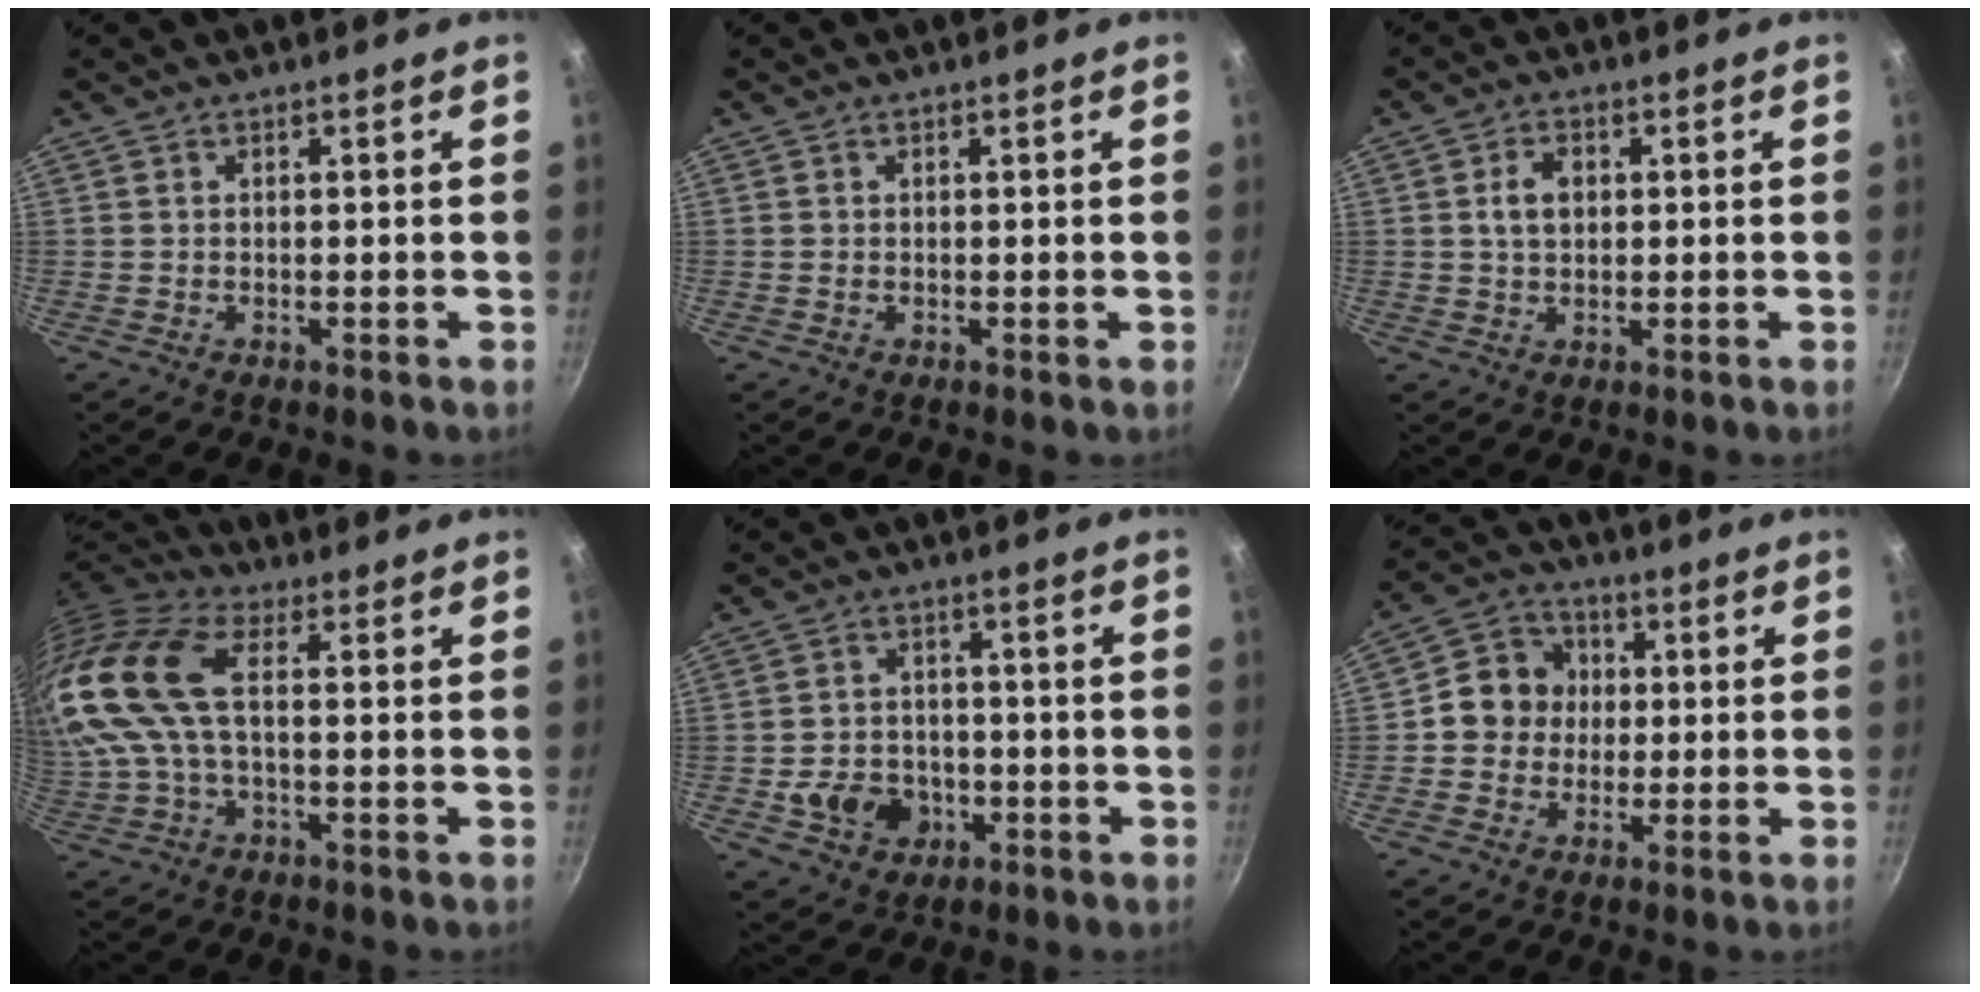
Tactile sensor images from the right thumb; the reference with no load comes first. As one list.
[{"total": 0.0}, {"total": 4.4, "force": [0.7, 3.1, 3.0], "torque": [-0.037, 0.003, 0.011]}, {"total": 17.6, "force": [1.5, 8.9, 15.1], "torque": [-0.327, 0.020, 0.016]}, {"total": 8.4, "force": [-2.5, 6.8, 4.2], "torque": [-0.050, 0.023, -0.036]}, {"total": 9.0, "force": [0.2, 8.3, 3.5], "torque": [-0.019, 0.019, -0.016]}]